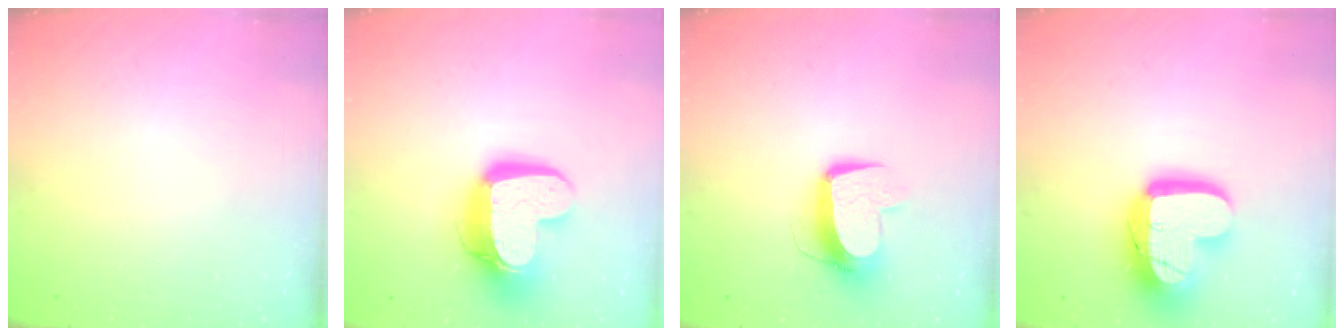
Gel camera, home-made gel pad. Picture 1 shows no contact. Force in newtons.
{"total": 15.3, "press": 15.3, "slide": 1.4}
{"total": 11.1, "press": 11.0, "slide": 1.4}
{"total": 18.3, "press": 18.2, "slide": 1.4}